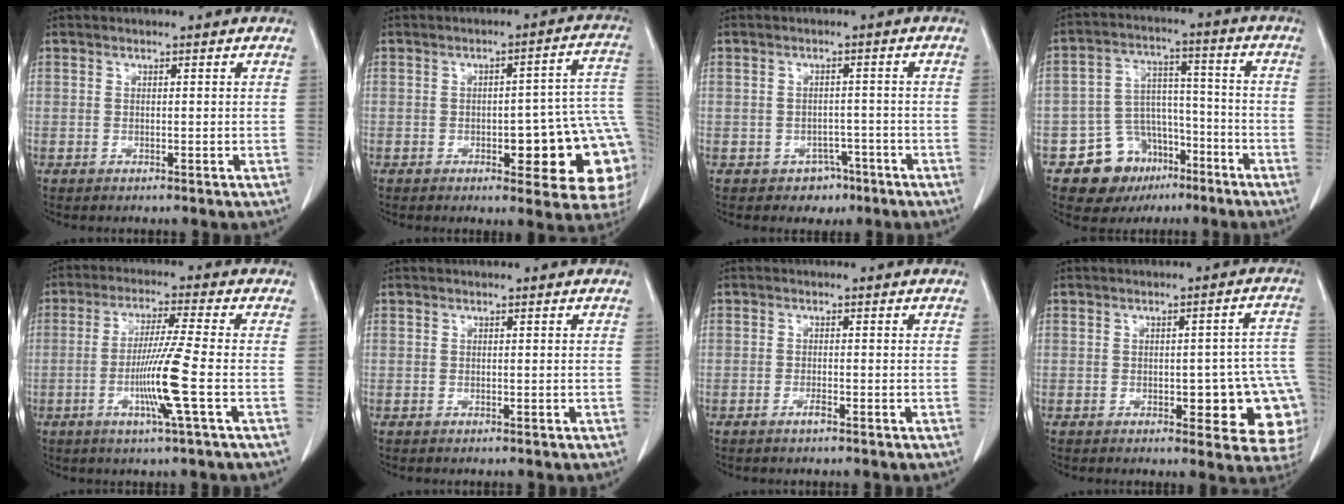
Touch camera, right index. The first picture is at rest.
{"total": 15.7, "force": [-3.2, 4.6, 14.6], "torque": [-0.104, 0.032, -0.027]}
{"total": 3.4, "force": [-2.0, 2.7, 0.6], "torque": [-0.001, 0.012, -0.019]}
{"total": 10.9, "force": [-6.2, 8.1, 3.7], "torque": [-0.055, 0.039, -0.090]}
{"total": 9.0, "force": [-2.5, -1.5, 8.5], "torque": [-0.164, -0.014, -0.050]}
{"total": 0.0}
{"total": 1.2, "force": [-0.9, 0.1, 0.9], "torque": [-0.018, 0.000, -0.015]}
{"total": 12.0, "force": [-2.9, 4.2, 10.8], "torque": [-0.072, 0.023, -0.025]}